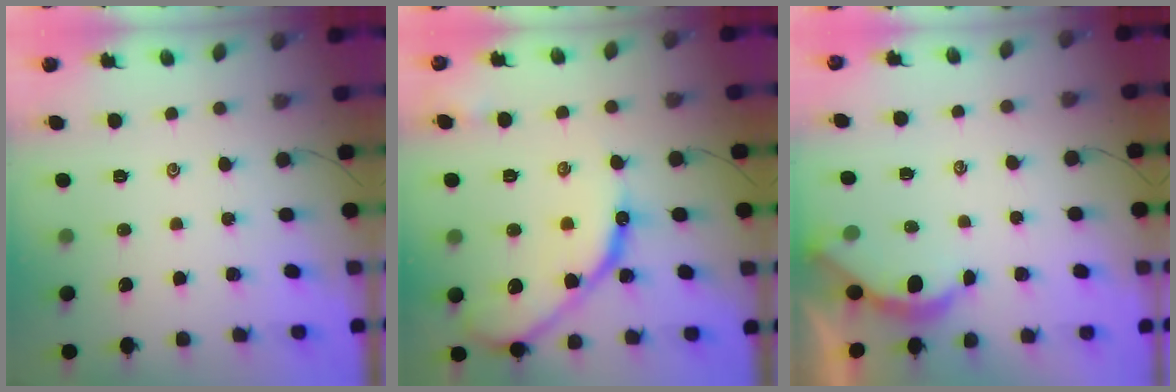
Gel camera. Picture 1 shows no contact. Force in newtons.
{"total": 14.8, "press": 14.8, "slide": 1.1}
{"total": 2.9, "press": 2.9, "slide": 0.2}